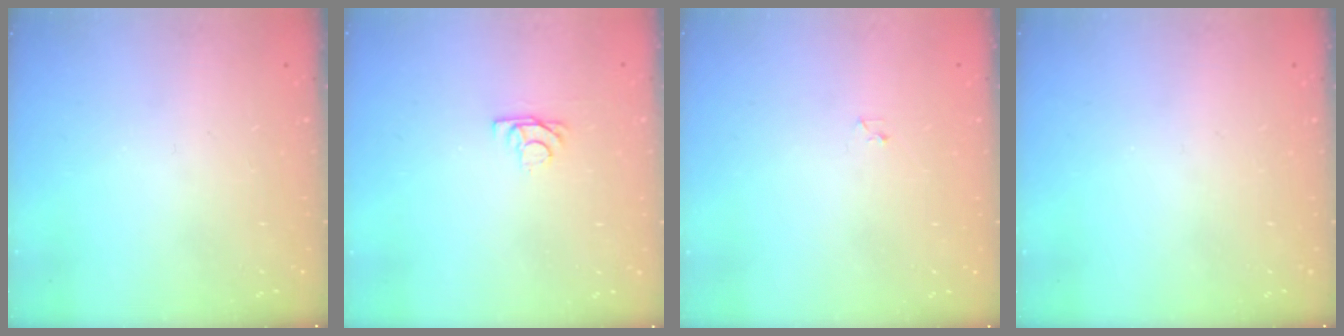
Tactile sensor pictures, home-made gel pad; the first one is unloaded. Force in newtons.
{"total": 4.2, "press": 4.2, "slide": 0.4}
{"total": 1.6, "press": 1.6, "slide": 0.2}
{"total": 0.0}